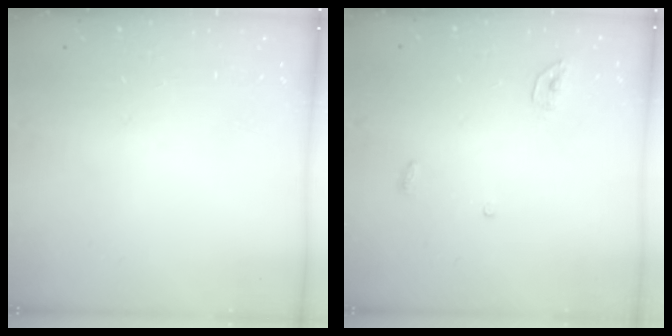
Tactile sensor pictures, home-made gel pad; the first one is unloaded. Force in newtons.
{"total": 3.5, "press": 3.5, "slide": 0.3}